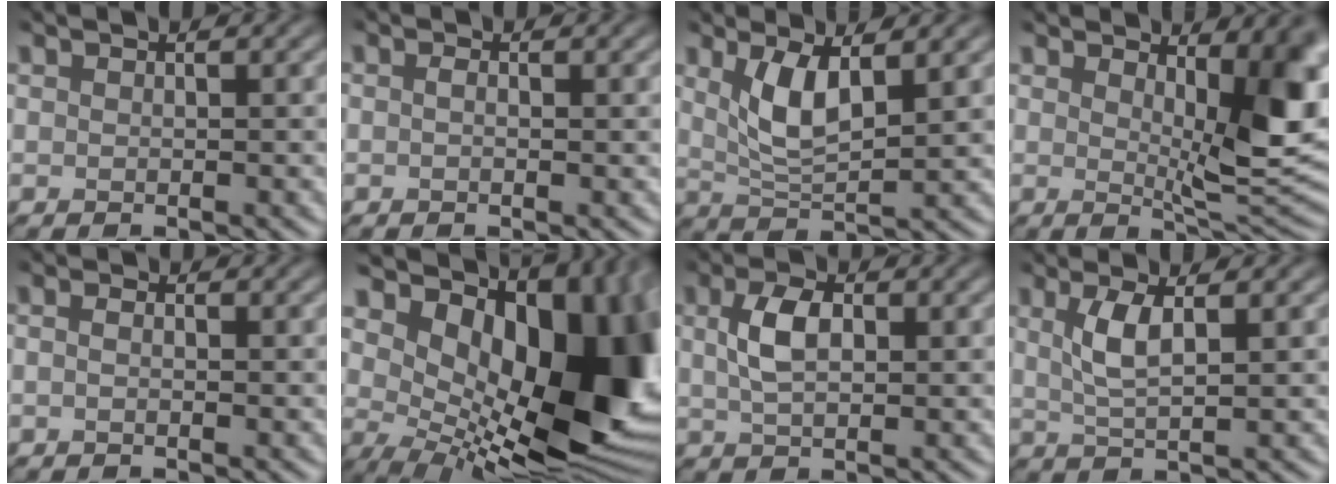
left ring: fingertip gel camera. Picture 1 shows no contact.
{"total": 0.6, "force": [-0.4, 0.3, 0.2], "torque": [-0.003, -0.003, -0.009]}
{"total": 3.7, "force": [0.8, 1.3, 3.4], "torque": [-0.069, -0.014, 0.015]}
{"total": 9.7, "force": [2.6, 3.6, 8.6], "torque": [-0.110, -0.004, 0.037]}
{"total": 0.9, "force": [-0.7, 0.4, 0.3], "torque": [-0.004, -0.002, -0.017]}
{"total": 16.7, "force": [3.3, 9.0, 13.7], "torque": [-0.169, -0.014, 0.059]}
{"total": 3.1, "force": [-0.1, 1.8, 2.5], "torque": [-0.054, 0.001, -0.004]}
{"total": 2.5, "force": [0.2, 0.7, 2.4], "torque": [-0.048, -0.009, 0.003]}